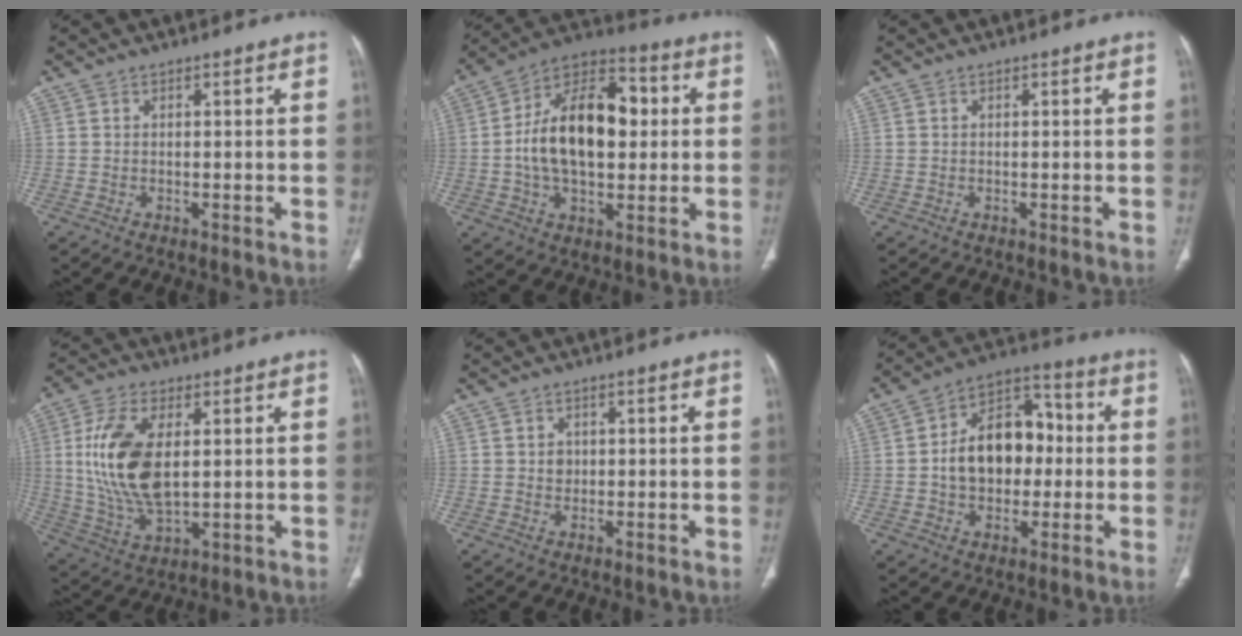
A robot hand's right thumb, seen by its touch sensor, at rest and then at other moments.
{"total": 20.1, "force": [1.2, 11.9, 16.1], "torque": [-0.246, 0.028, 0.017]}
{"total": 0.0}
{"total": 16.0, "force": [2.4, 8.2, 13.5], "torque": [-0.274, -0.011, 0.055]}
{"total": 1.7, "force": [0.2, 1.5, 0.8], "torque": [-0.004, 0.002, 0.005]}
{"total": 15.5, "force": [-0.2, 10.8, 11.1], "torque": [-0.138, 0.039, -0.007]}